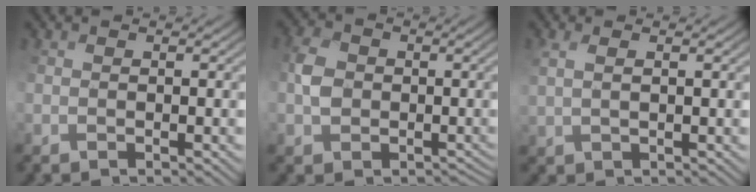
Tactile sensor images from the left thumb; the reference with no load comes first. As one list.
[{"total": 3.7, "force": [-0.2, 3.5, 1.0], "torque": [-0.023, 0.005, -0.018]}, {"total": 2.0, "force": [2.0, -0.2, 0.0], "torque": [-0.001, 0.016, 0.038]}]